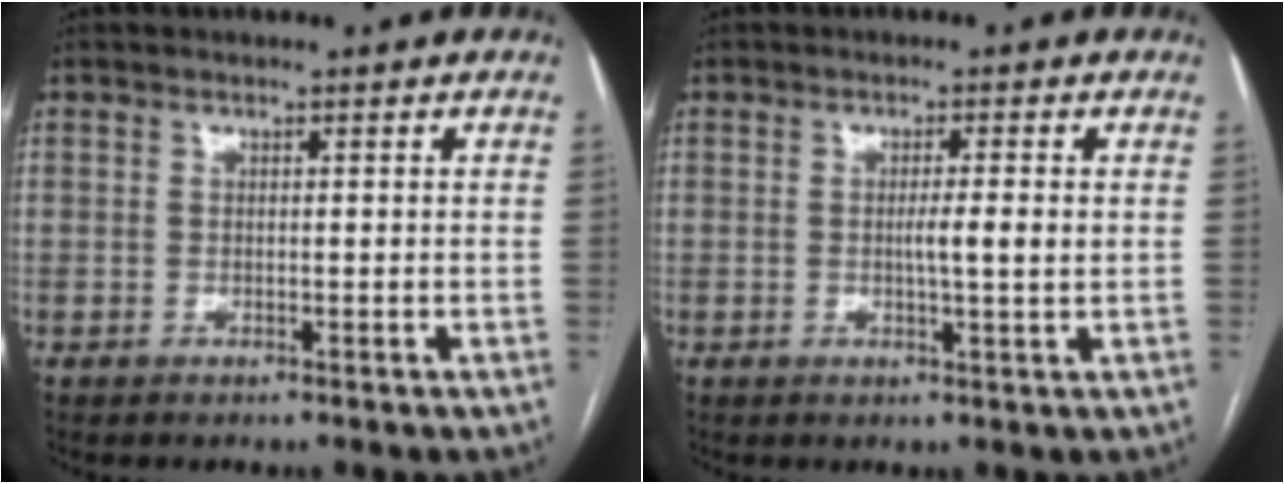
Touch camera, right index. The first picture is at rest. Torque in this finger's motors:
{"motor_torque": [0.67, 0.11, 0.34, 0.07]}